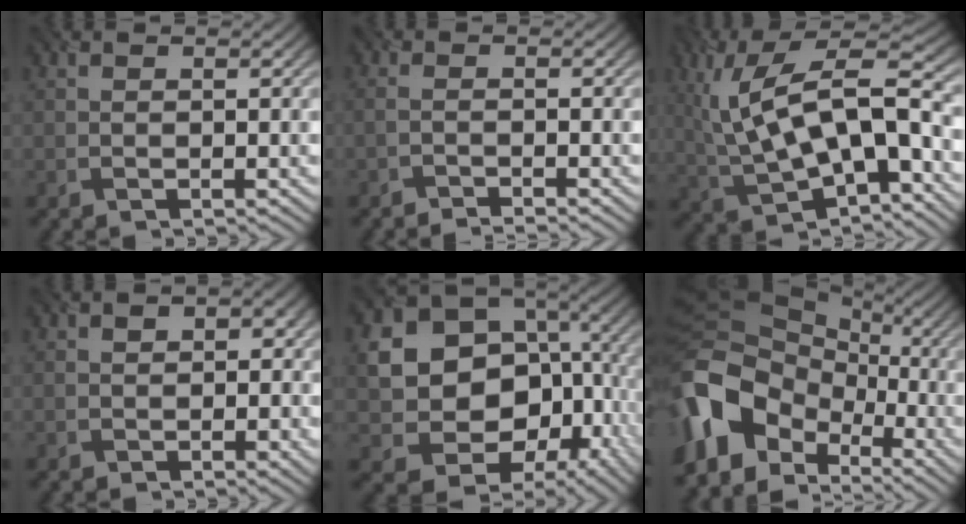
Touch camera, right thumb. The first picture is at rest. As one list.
[{"total": 1.8, "force": [-1.4, 0.3, 1.1], "torque": [-0.005, 0.000, -0.037]}, {"total": 14.6, "force": [1.1, 6.5, 13.1], "torque": [-0.259, 0.004, 0.020]}, {"total": 4.0, "force": [0.3, 2.8, 2.8], "torque": [-0.018, 0.001, 0.009]}, {"total": 17.9, "force": [1.0, 14.6, 10.4], "torque": [-0.214, -0.034, 0.059]}, {"total": 15.7, "force": [-5.9, 11.9, 8.5], "torque": [-0.202, -0.028, -0.112]}]